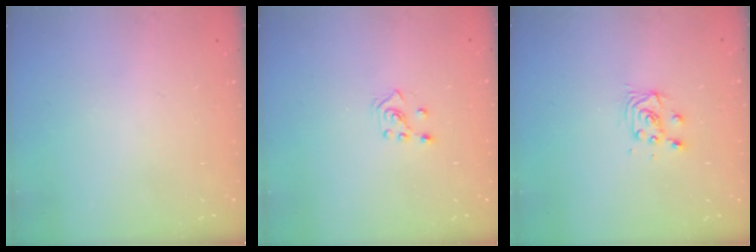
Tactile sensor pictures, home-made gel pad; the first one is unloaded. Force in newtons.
{"total": 2.6, "press": 2.5, "slide": 0.6}
{"total": 3.9, "press": 3.8, "slide": 0.4}